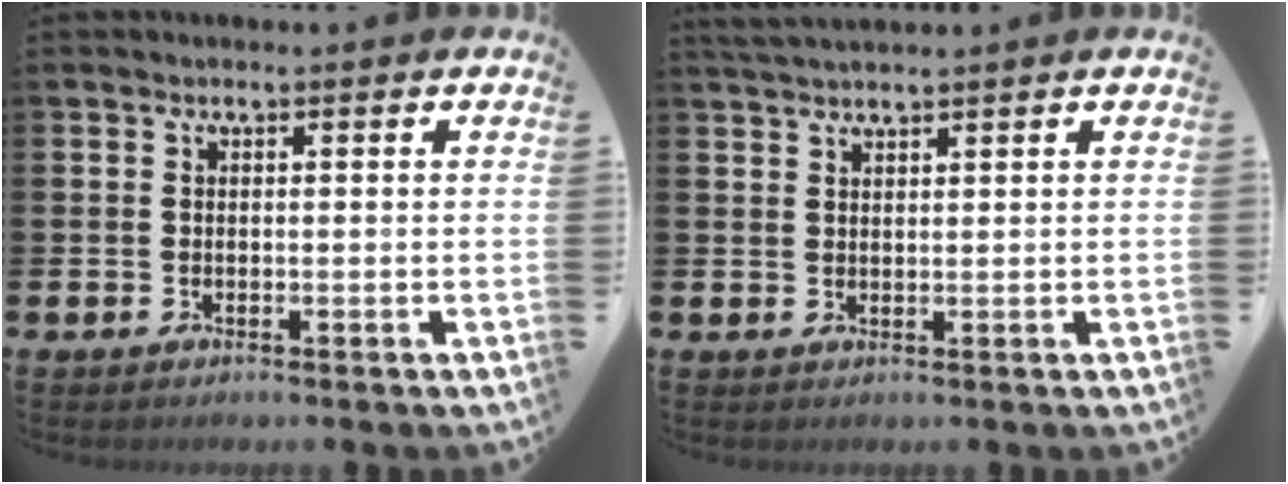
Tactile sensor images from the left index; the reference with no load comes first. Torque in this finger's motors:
{"motor_torque": [0.11, -0.01, 0.35, 0.08]}